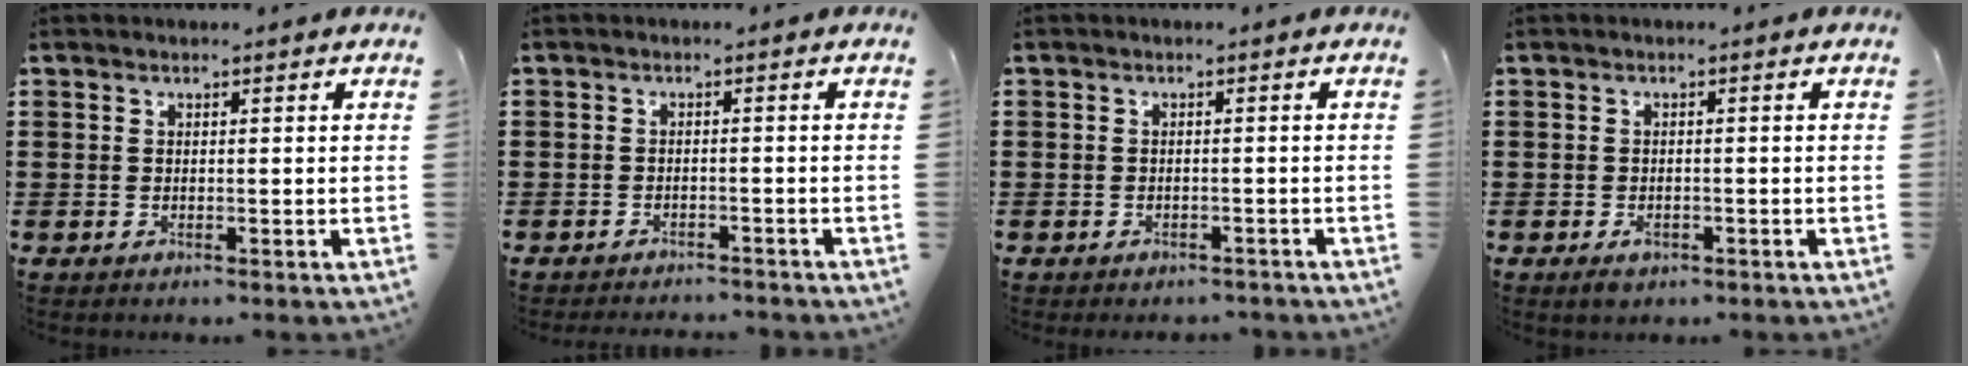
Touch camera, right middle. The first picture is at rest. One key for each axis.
{"total": 1.9, "fx": -1.9, "fy": 0.0, "fz": -0.2, "tx": -0.003, "ty": 0.000, "tz": -0.042}
{"total": 1.1, "fx": -1.1, "fy": 0.4, "fz": -0.1, "tx": -0.002, "ty": 0.000, "tz": -0.025}
{"total": 1.6, "fx": -0.9, "fy": 0.9, "fz": 1.0, "tx": -0.020, "ty": 0.000, "tz": -0.018}